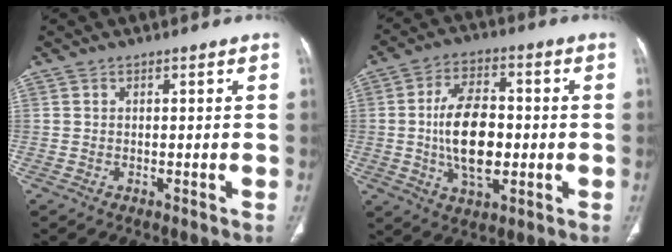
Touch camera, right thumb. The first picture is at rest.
{"total": 13.6, "force": [-1.2, 7.3, 11.4], "torque": [-0.199, 0.011, -0.021]}